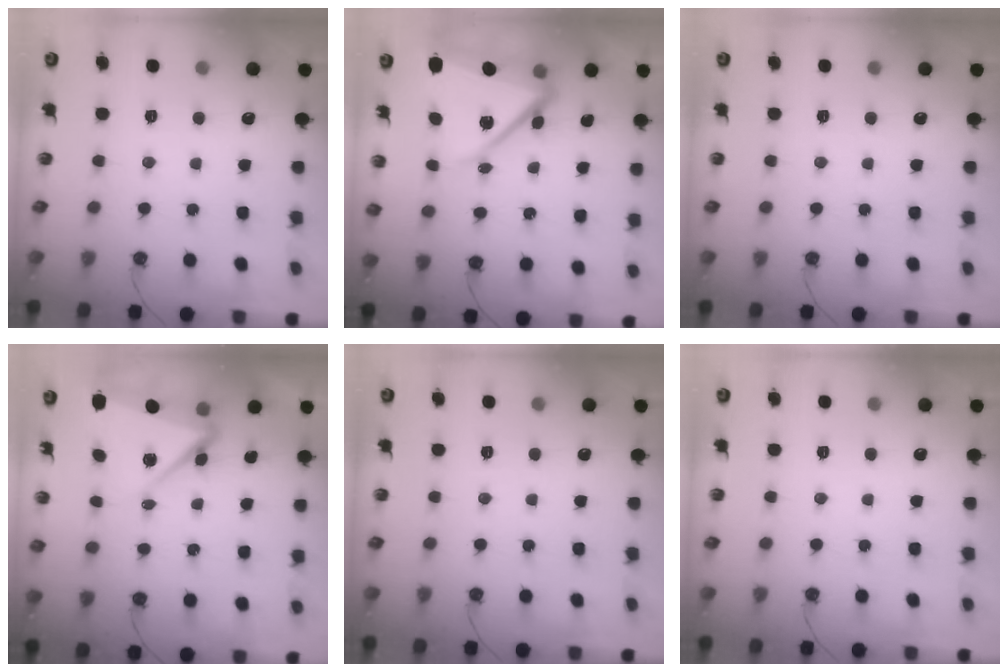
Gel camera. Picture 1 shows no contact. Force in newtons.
{"total": 13.1, "press": 12.9, "slide": 1.8}
{"total": 0.0}
{"total": 7.3, "press": 7.0, "slide": 1.9}
{"total": 0.0}
{"total": 0.0}